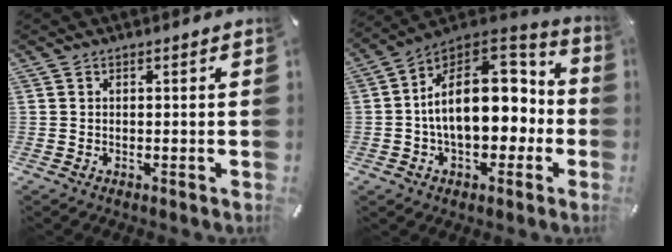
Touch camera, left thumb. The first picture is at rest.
{"total": 21.0, "force": [0.6, 14.1, 15.6], "torque": [-0.237, -0.003, 0.018]}